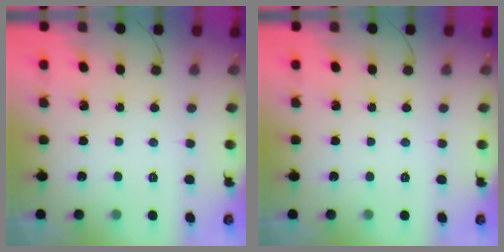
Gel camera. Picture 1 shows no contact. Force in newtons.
{"total": 0.0}